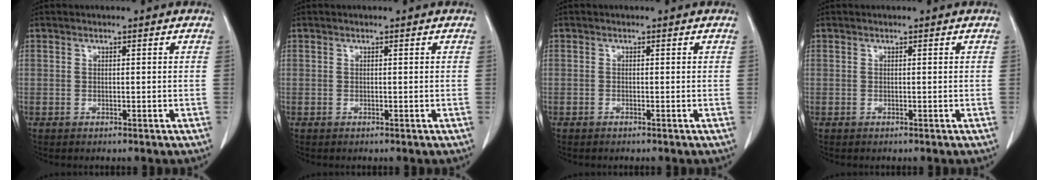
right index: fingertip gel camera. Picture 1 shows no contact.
{"total": 0.0}
{"total": 0.0}
{"total": 0.0}